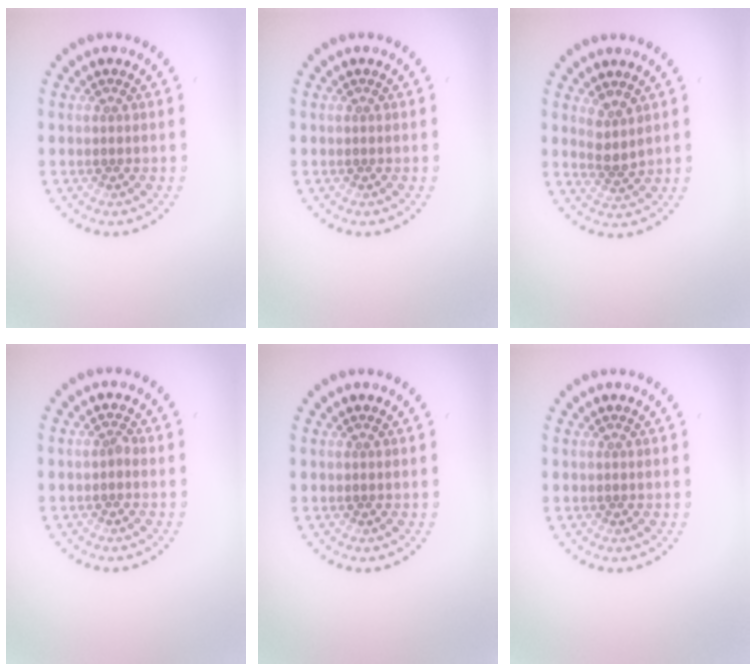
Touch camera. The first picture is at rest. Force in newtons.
{"total": 0.0}
{"total": 2.1, "press": 1.6, "slide": 1.4}
{"total": 0.7, "press": 0.6, "slide": 0.3}
{"total": 0.0}
{"total": 0.0}